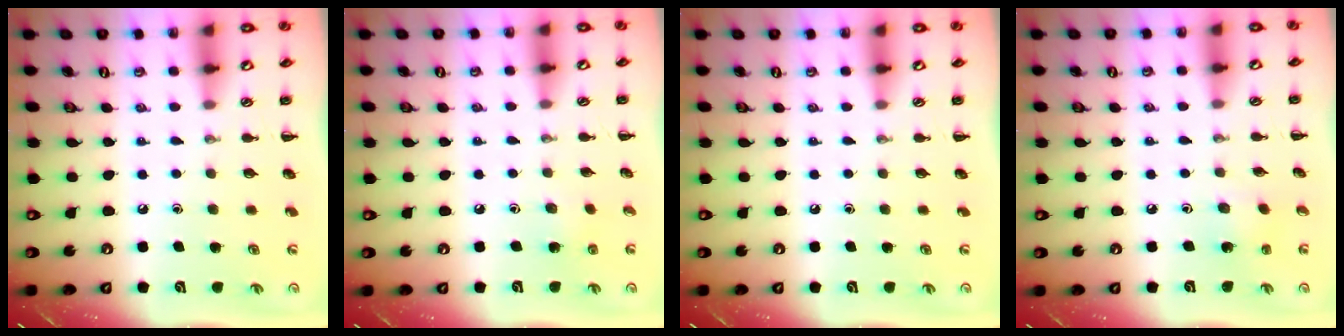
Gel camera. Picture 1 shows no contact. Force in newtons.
{"total": 2.9, "press": 2.7, "slide": 1.0}
{"total": 0.0}
{"total": 1.6, "press": 1.5, "slide": 0.6}